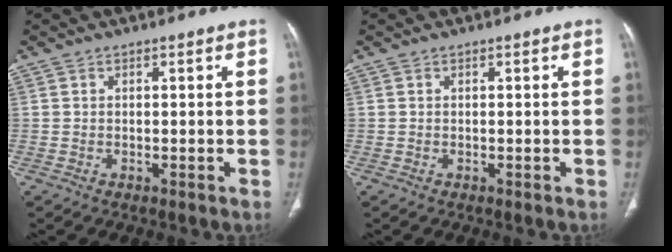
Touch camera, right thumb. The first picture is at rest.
{"total": 0.0}